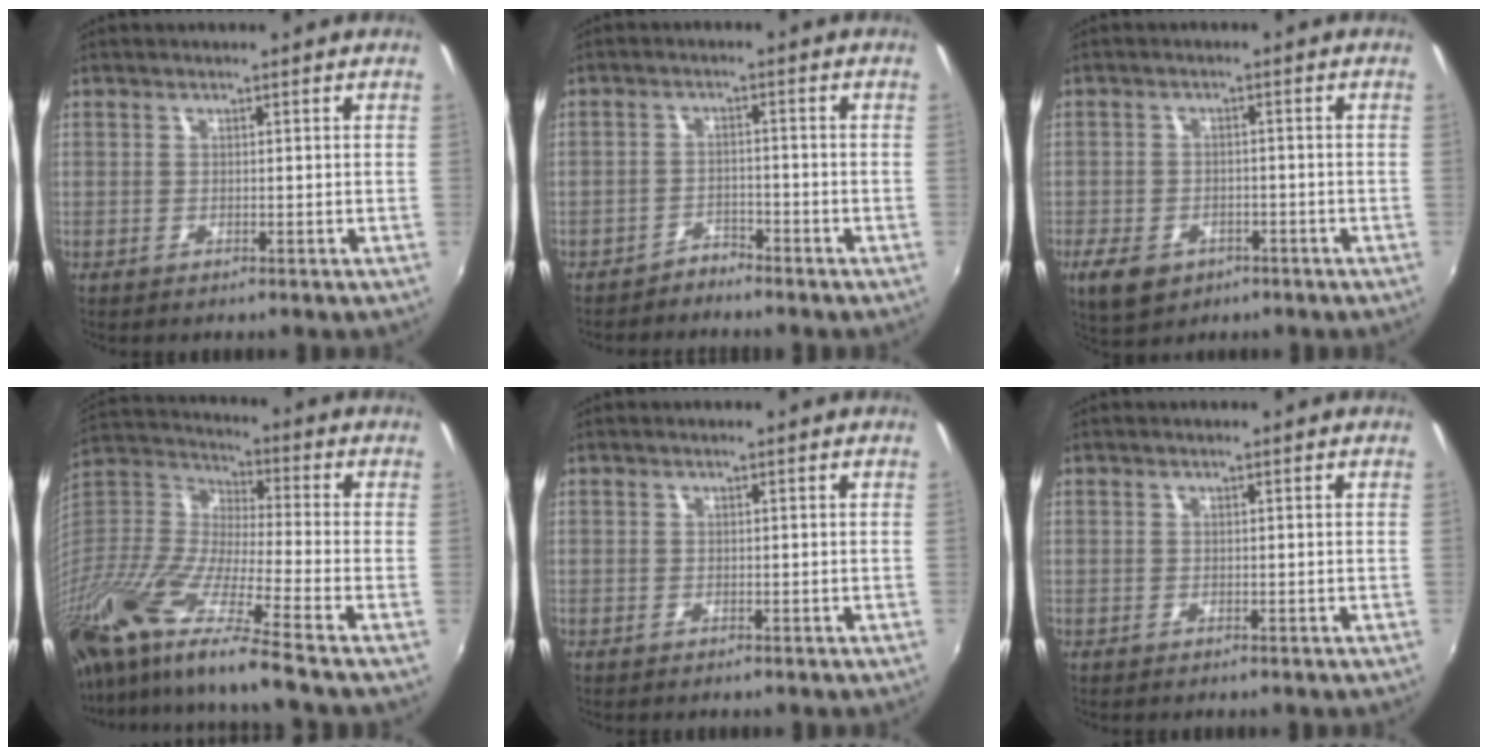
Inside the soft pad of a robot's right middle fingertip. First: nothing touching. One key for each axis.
{"total": 2.6, "fx": -2.5, "fy": 0.5, "fz": 0.1, "tx": -0.005, "ty": 0.003, "tz": -0.043}
{"total": 7.8, "fx": -4.3, "fy": 5.0, "fz": 4.2, "tx": -0.104, "ty": -0.014, "tz": -0.068}
{"total": 23.2, "fx": -17.3, "fy": 0.1, "fz": 15.5, "tx": -0.282, "ty": -0.060, "tz": -0.331}
{"total": 0.0}
{"total": 0.0}